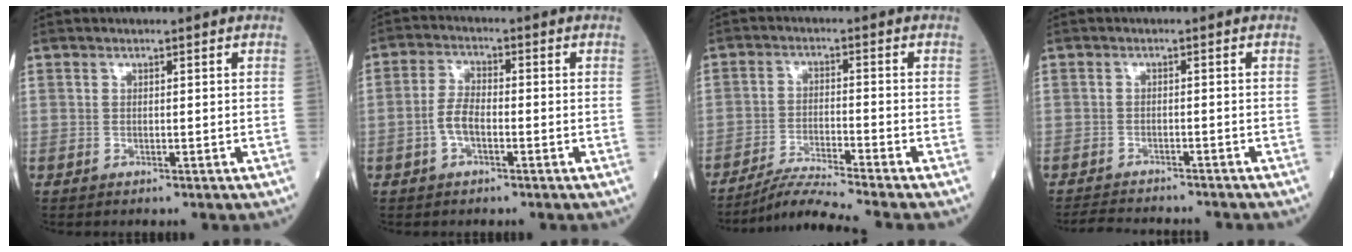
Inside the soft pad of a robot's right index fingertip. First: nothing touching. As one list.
[{"total": 4.1, "force": [-1.3, 1.8, 3.4], "torque": [-0.075, 0.009, -0.027]}, {"total": 7.1, "force": [-6.3, -2.5, 2.1], "torque": [-0.041, -0.025, -0.114]}, {"total": 7.3, "force": [-7.0, 0.8, 1.9], "torque": [-0.029, -0.006, -0.099]}]